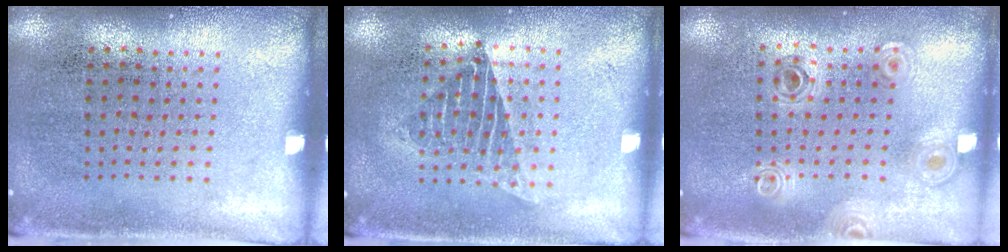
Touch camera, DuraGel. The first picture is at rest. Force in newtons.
{"total": 1.3, "press": 1.2, "slide": 0.6}
{"total": 0.9, "press": 0.9, "slide": 0.1}